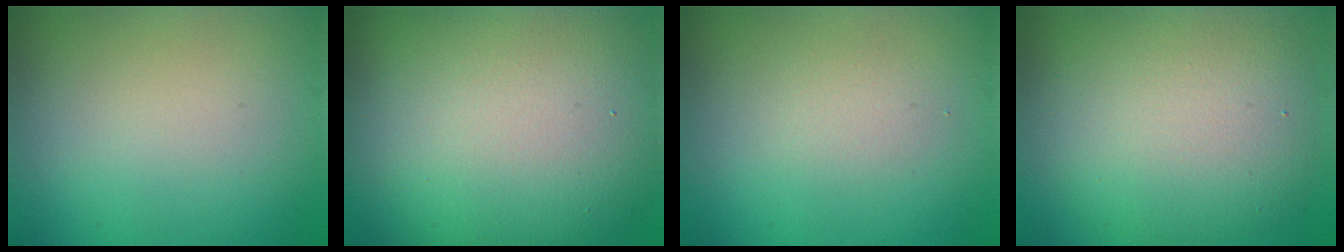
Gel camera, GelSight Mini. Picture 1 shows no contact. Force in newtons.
{"total": 15.4, "press": 15.4, "slide": 0.5}
{"total": 1.1, "press": 1.1, "slide": 0.1}
{"total": 9.0, "press": 9.0, "slide": 0.5}